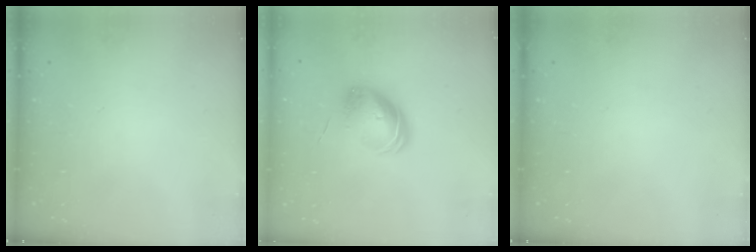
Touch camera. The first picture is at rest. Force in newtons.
{"total": 9.0, "press": 9.0, "slide": 0.3}
{"total": 0.0}